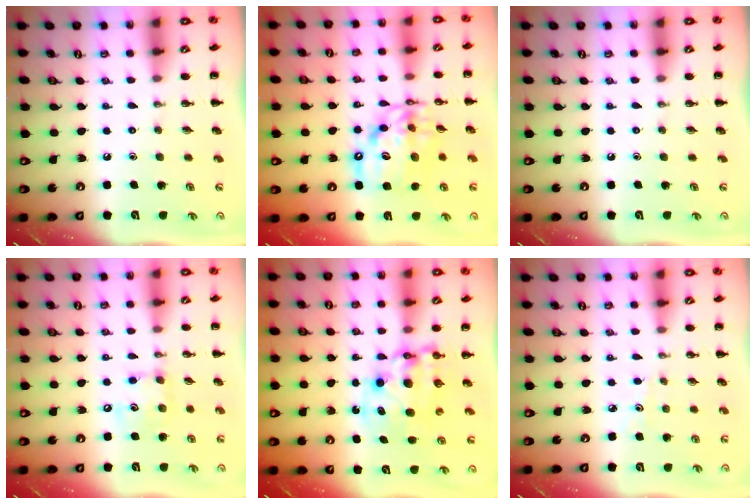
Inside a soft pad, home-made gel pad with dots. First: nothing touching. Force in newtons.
{"total": 13.8, "press": 13.3, "slide": 3.8}
{"total": 0.0}
{"total": 7.5, "press": 7.5, "slide": 0.7}
{"total": 9.8, "press": 9.3, "slide": 3.1}
{"total": 2.6, "press": 2.3, "slide": 1.1}